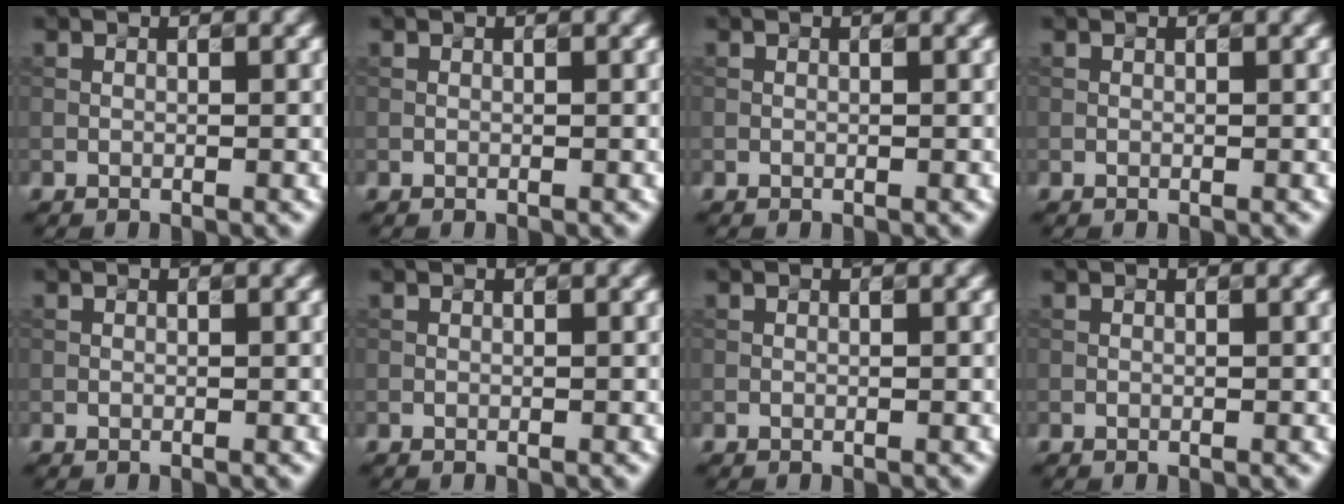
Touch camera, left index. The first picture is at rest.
{"total": 0.0}
{"total": 0.0}
{"total": 0.0}
{"total": 0.0}
{"total": 0.0}
{"total": 0.0}
{"total": 0.0}